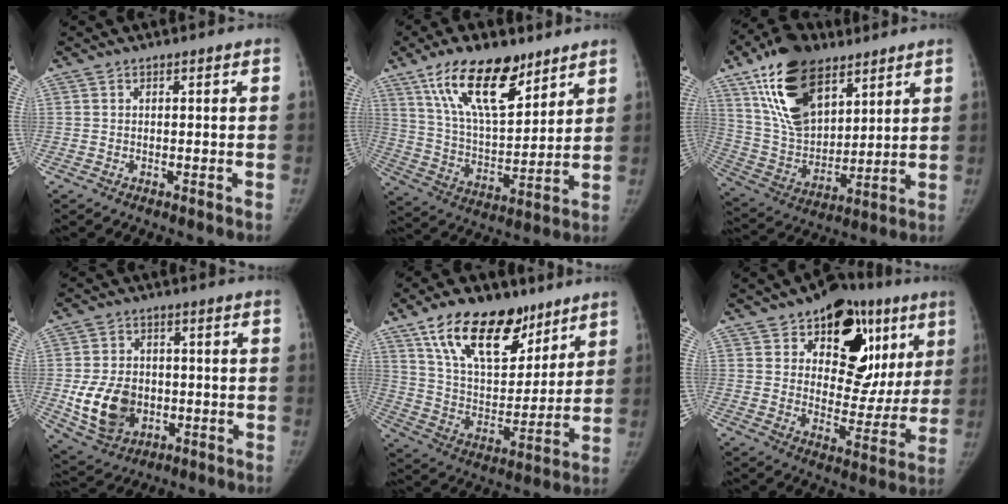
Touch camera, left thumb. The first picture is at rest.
{"total": 17.8, "force": [11.0, 7.7, 11.7], "torque": [-0.165, -0.055, 0.203]}
{"total": 21.4, "force": [11.7, 11.8, 13.5], "torque": [-0.219, -0.041, 0.216]}
{"total": 12.4, "force": [-2.0, 9.6, 7.7], "torque": [-0.112, 0.001, -0.023]}
{"total": 21.1, "force": [13.0, 11.4, 12.0], "torque": [-0.157, -0.049, 0.228]}
{"total": 21.4, "force": [9.6, 13.2, 13.9], "torque": [-0.124, -0.017, 0.135]}